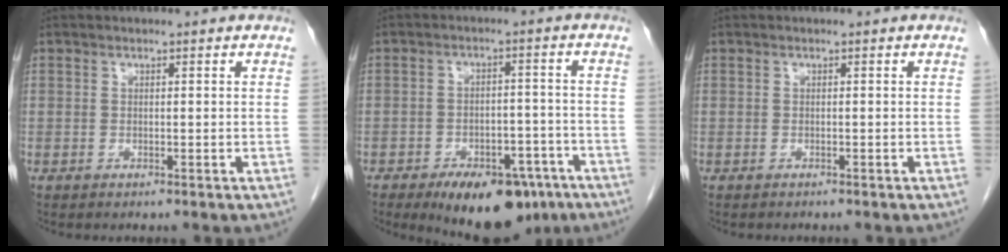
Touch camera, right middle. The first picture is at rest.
{"total": 13.7, "force": [-9.2, 6.3, 7.9], "torque": [-0.102, 0.008, -0.131]}
{"total": 0.9, "force": [-0.9, 0.3, 0.2], "torque": [-0.013, -0.001, -0.012]}